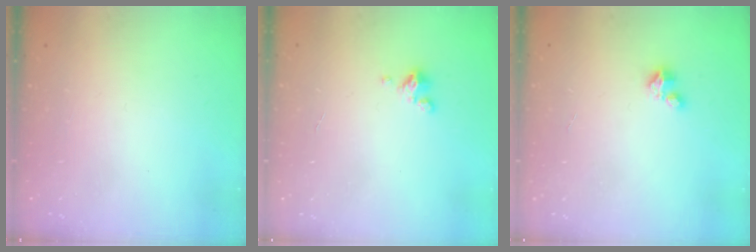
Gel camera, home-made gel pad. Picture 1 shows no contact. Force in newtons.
{"total": 2.5, "press": 2.5, "slide": 0.3}
{"total": 1.7, "press": 1.6, "slide": 0.2}